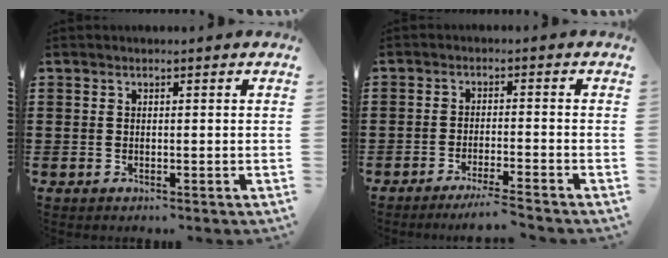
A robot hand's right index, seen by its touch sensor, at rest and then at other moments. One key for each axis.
{"total": 3.4, "fx": -3.2, "fy": -0.5, "fz": 1.2, "tx": -0.021, "ty": -0.005, "tz": -0.063}